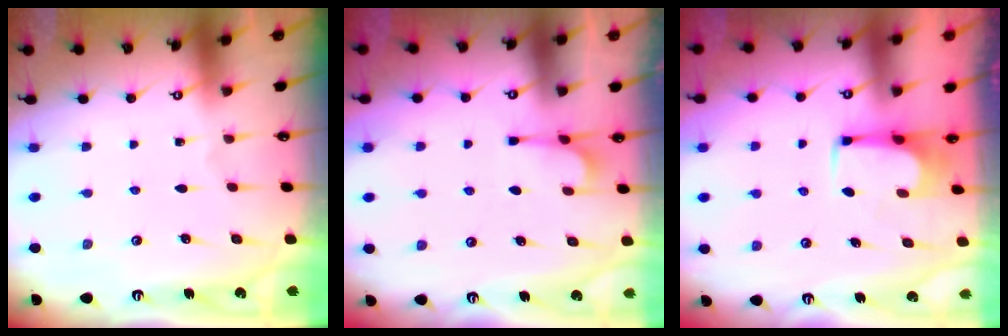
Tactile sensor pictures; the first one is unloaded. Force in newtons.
{"total": 1.5, "press": 1.0, "slide": 1.1}
{"total": 3.6, "press": 3.6, "slide": 0.2}